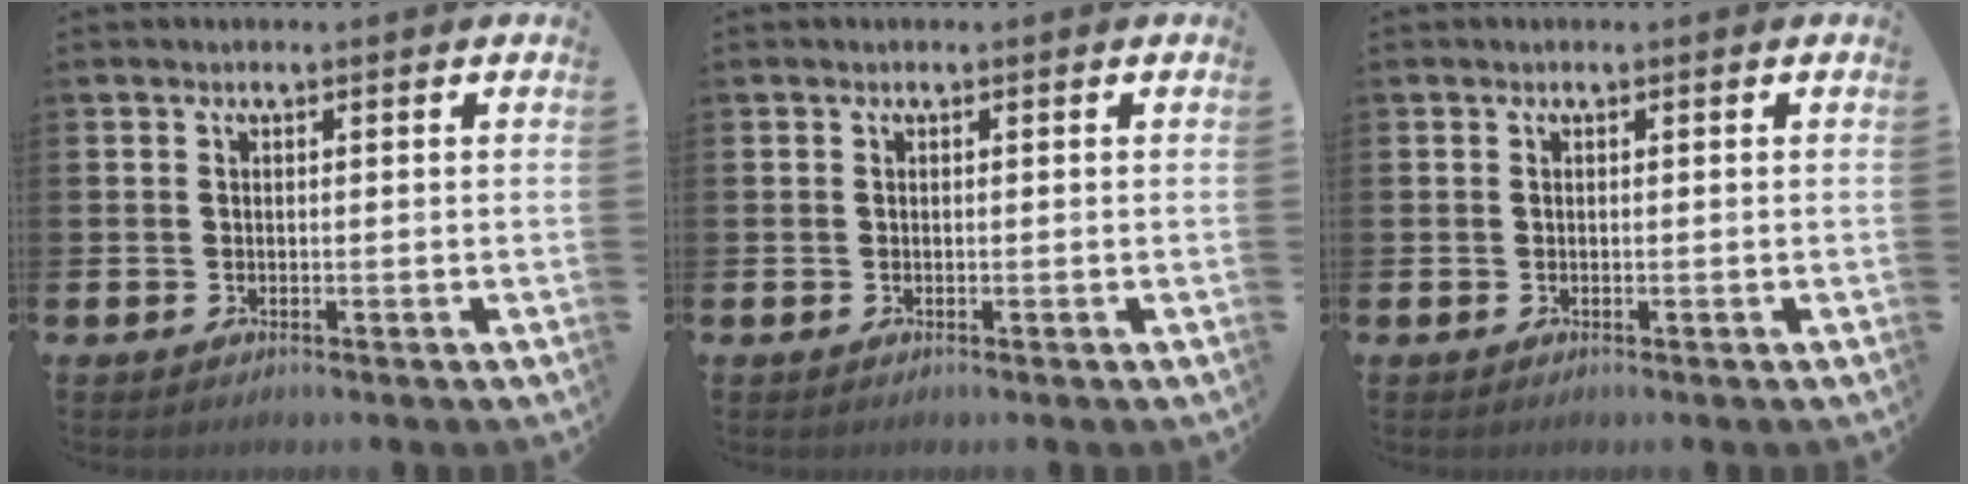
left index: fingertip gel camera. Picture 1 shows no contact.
{"total": 0.0}
{"total": 0.0}